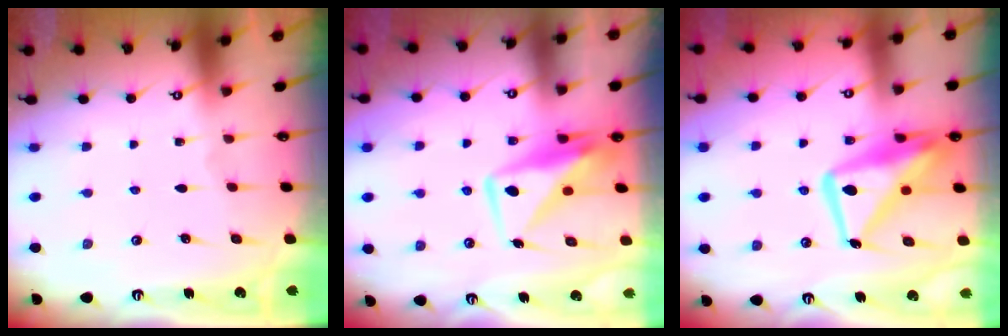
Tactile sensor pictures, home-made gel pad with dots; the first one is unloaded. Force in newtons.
{"total": 10.4, "press": 10.4, "slide": 0.8}
{"total": 17.2, "press": 17.2, "slide": 1.7}